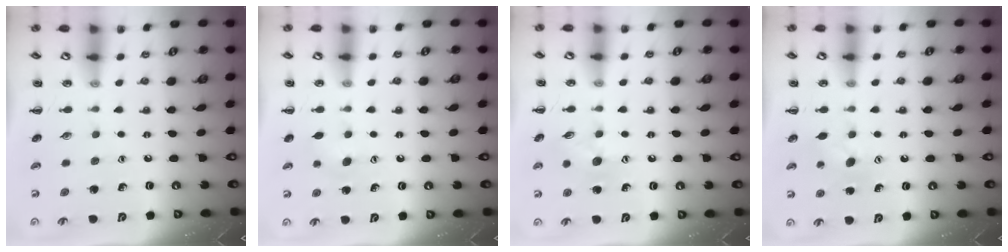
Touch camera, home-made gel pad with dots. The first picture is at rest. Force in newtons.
{"total": 4.9, "press": 4.8, "slide": 1.0}
{"total": 8.2, "press": 8.1, "slide": 1.3}
{"total": 7.3, "press": 7.1, "slide": 1.6}